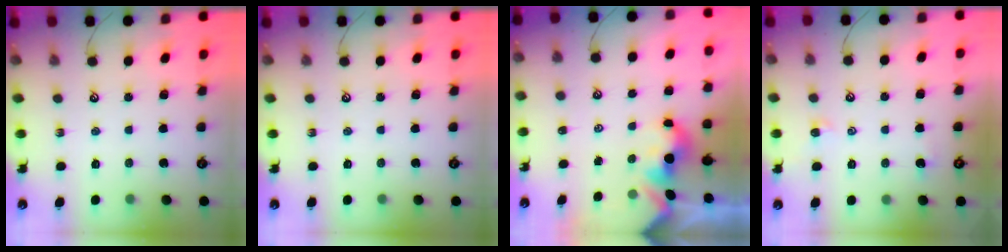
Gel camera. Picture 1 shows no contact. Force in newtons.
{"total": 0.0}
{"total": 1.7, "press": 1.6, "slide": 0.3}
{"total": 0.0}